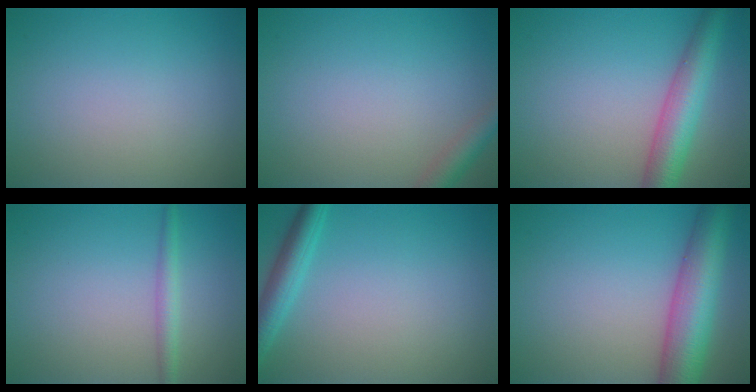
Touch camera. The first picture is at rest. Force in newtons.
{"total": 2.3, "press": 2.3, "slide": 0.1}
{"total": 5.4, "press": 5.3, "slide": 0.2}
{"total": 1.8, "press": 1.8, "slide": 0.0}
{"total": 3.0, "press": 3.0, "slide": 0.2}
{"total": 8.1, "press": 8.1, "slide": 0.2}